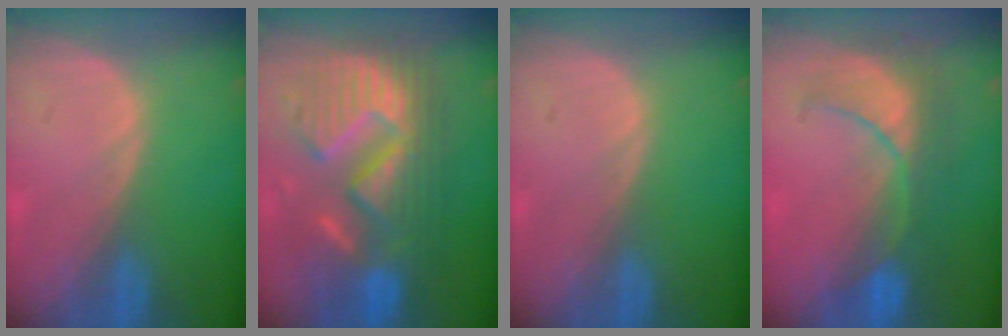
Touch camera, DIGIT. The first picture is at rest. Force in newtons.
{"total": 13.2, "press": 13.2, "slide": 1.2}
{"total": 0.0}
{"total": 8.1, "press": 7.9, "slide": 1.6}